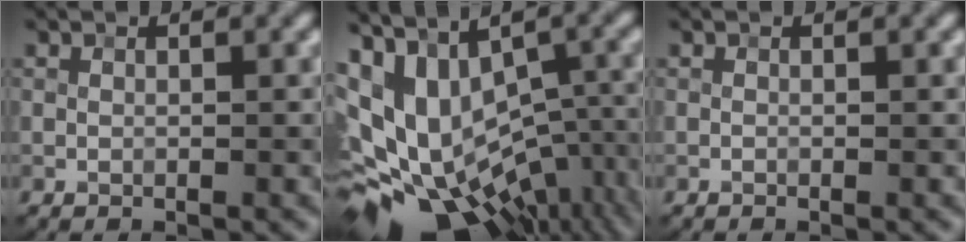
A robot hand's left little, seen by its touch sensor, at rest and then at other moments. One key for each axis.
{"total": 16.4, "fx": -3.0, "fy": 10.4, "fz": 12.3, "tx": -0.212, "ty": 0.006, "tz": 0.005}
{"total": 0.0}